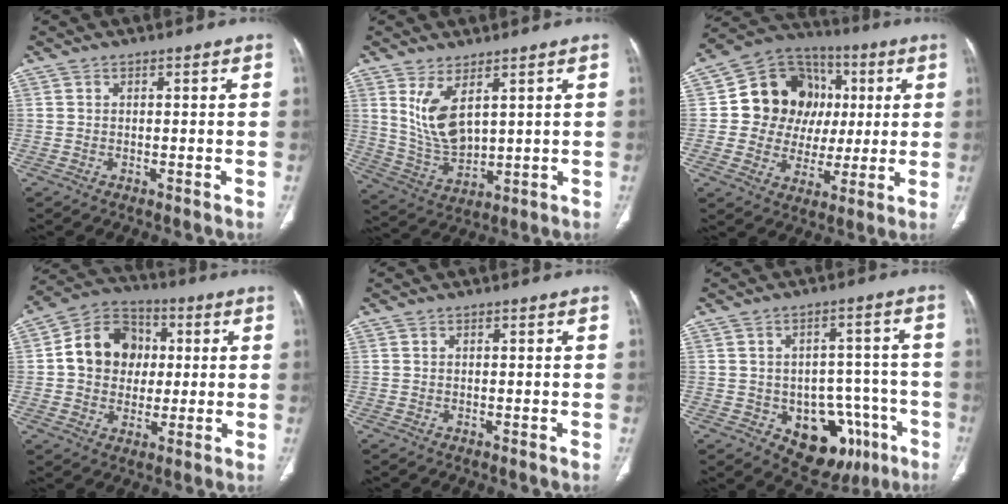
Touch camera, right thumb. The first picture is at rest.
{"total": 9.4, "force": [3.9, 4.3, 7.4], "torque": [-0.138, -0.030, 0.095]}
{"total": 17.6, "force": [2.6, 15.2, 8.4], "torque": [-0.085, 0.021, 0.051]}
{"total": 13.6, "force": [1.5, 11.3, 7.4], "torque": [-0.089, 0.017, 0.018]}
{"total": 0.0}
{"total": 14.5, "force": [-6.2, 9.6, 8.8], "torque": [-0.065, 0.041, -0.070]}